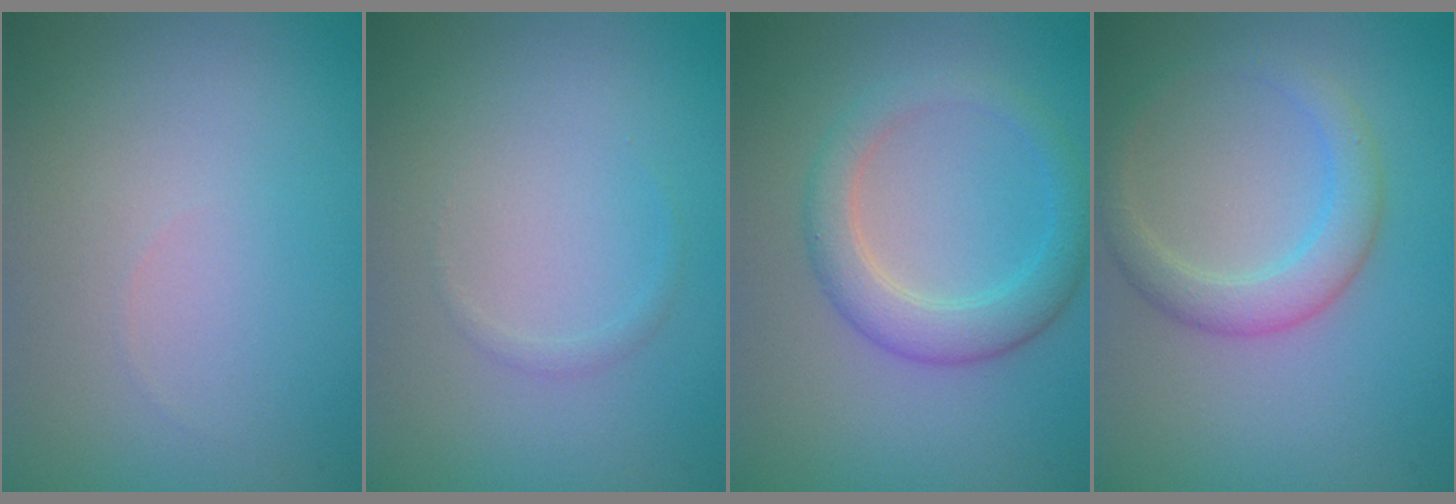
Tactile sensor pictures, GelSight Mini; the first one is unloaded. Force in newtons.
{"total": 0.6, "press": 0.6, "slide": 0.1}
{"total": 3.6, "press": 3.6, "slide": 0.1}
{"total": 3.1, "press": 3.1, "slide": 0.2}